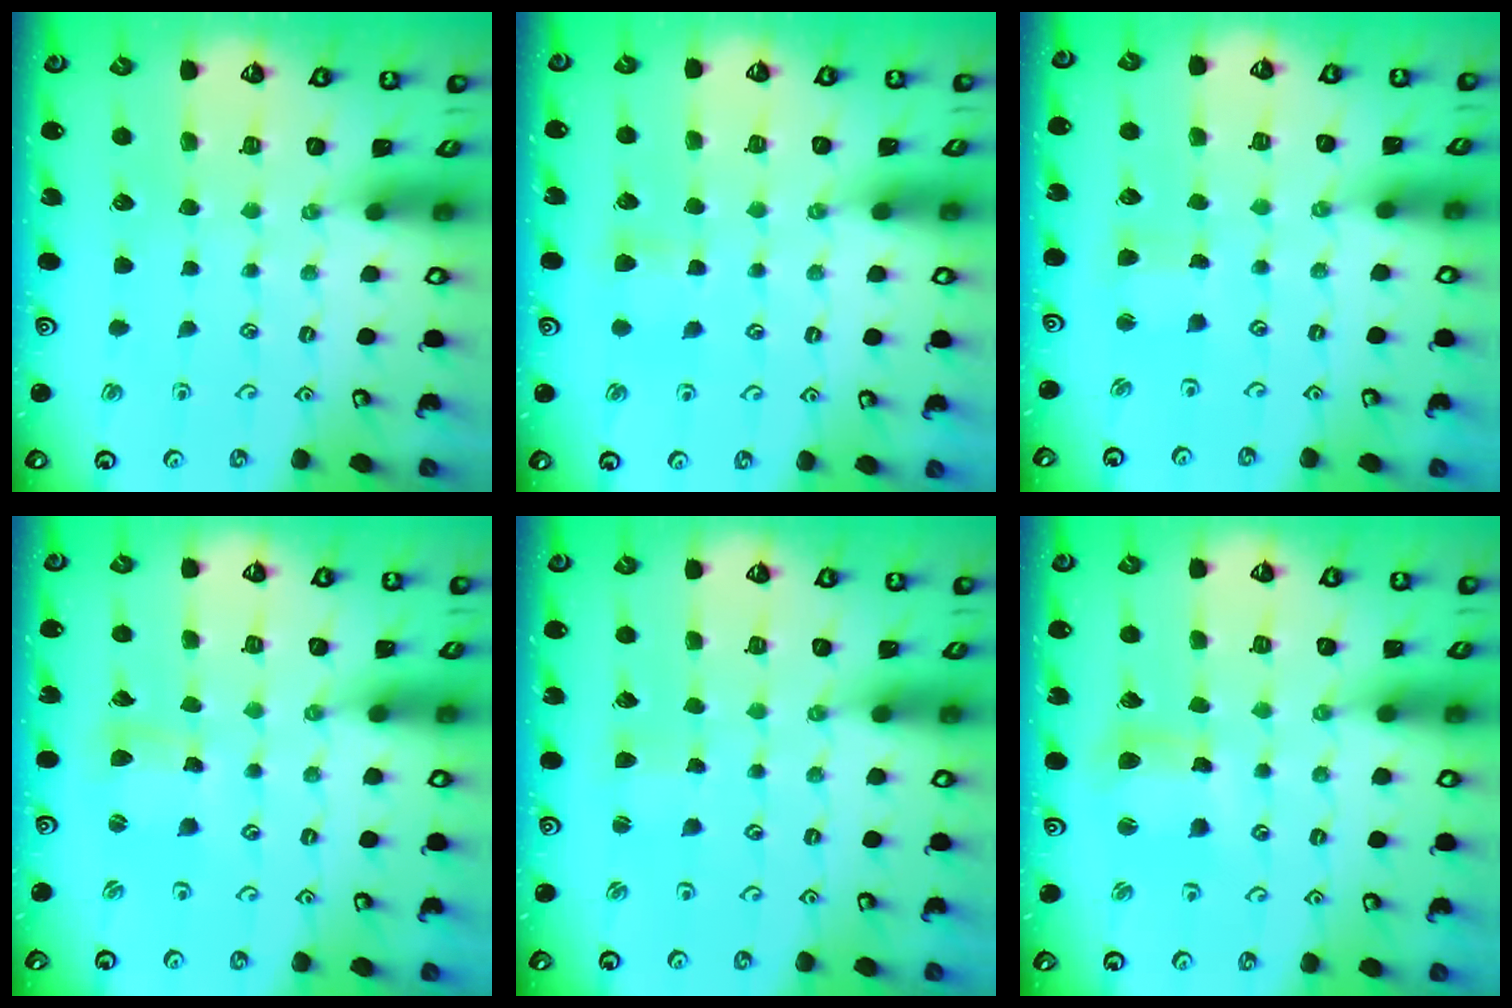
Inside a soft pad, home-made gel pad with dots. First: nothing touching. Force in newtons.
{"total": 4.8, "press": 4.8, "slide": 0.7}
{"total": 3.0, "press": 2.9, "slide": 0.6}
{"total": 4.2, "press": 4.1, "slide": 0.4}
{"total": 2.2, "press": 2.2, "slide": 0.3}
{"total": 6.8, "press": 6.7, "slide": 1.0}